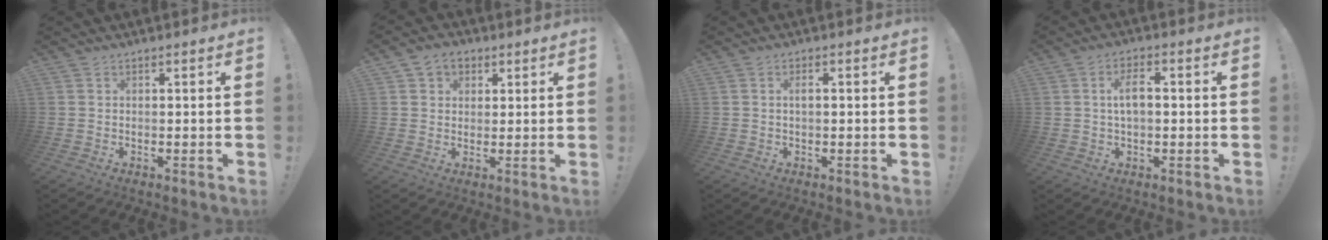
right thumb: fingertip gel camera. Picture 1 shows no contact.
{"total": 5.4, "force": [2.4, 4.4, 2.0], "torque": [-0.024, -0.007, 0.044]}
{"total": 1.5, "force": [0.2, 0.5, 1.4], "torque": [-0.020, 0.001, 0.001]}
{"total": 5.5, "force": [0.5, 2.6, 4.8], "torque": [-0.072, 0.007, 0.007]}